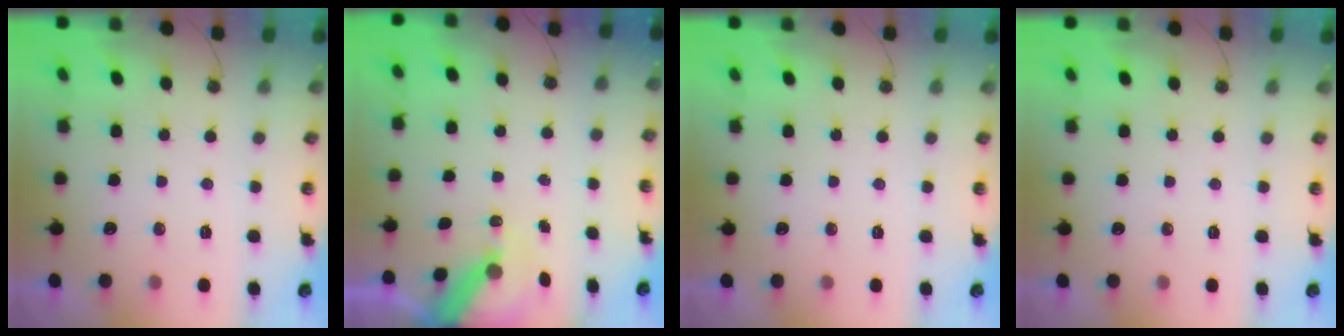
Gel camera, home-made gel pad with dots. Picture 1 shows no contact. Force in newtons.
{"total": 7.4, "press": 7.4, "slide": 0.9}
{"total": 0.0}
{"total": 0.0}